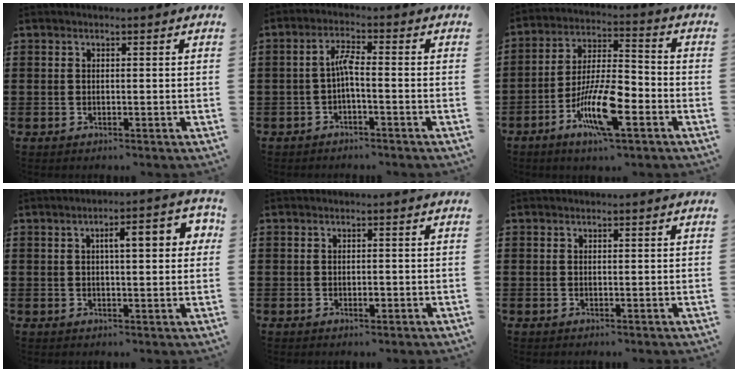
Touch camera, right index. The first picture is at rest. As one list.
[{"total": 3.3, "force": [-1.0, 0.6, 3.1], "torque": [-0.059, 0.006, -0.021]}, {"total": 11.1, "force": [-5.1, 3.3, 9.2], "torque": [-0.185, 0.005, -0.092]}, {"total": 5.8, "force": [1.4, 1.5, 5.4], "torque": [-0.080, 0.001, 0.014]}, {"total": 1.1, "force": [-0.3, 0.5, 0.9], "torque": [-0.018, -0.002, -0.005]}, {"total": 0.0}]